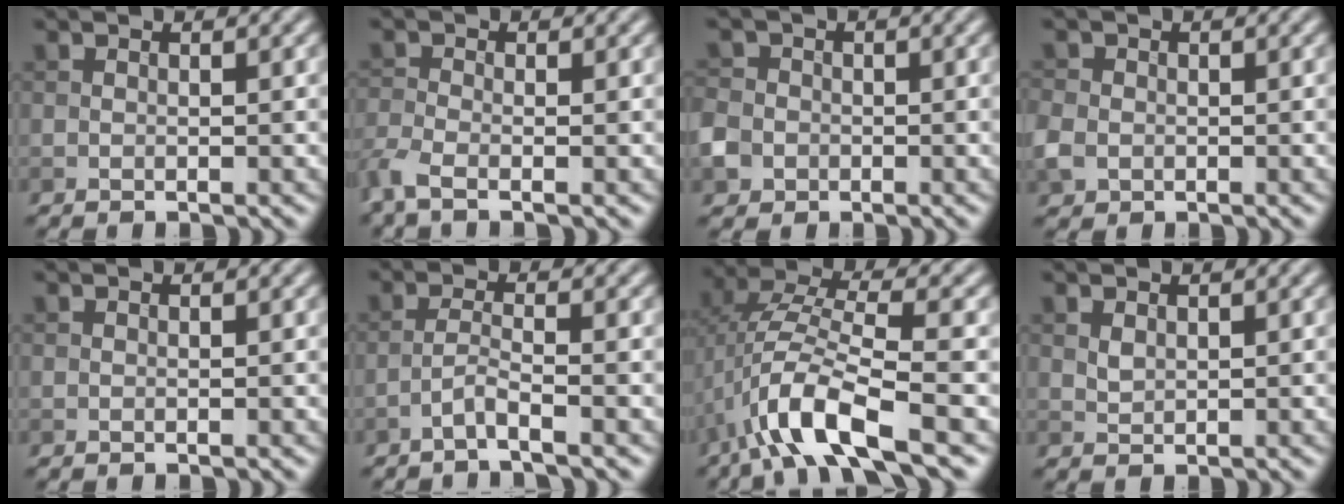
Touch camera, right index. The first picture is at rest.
{"total": 3.0, "force": [-2.0, 1.0, 2.0], "torque": [-0.054, -0.014, -0.055]}
{"total": 3.3, "force": [-1.2, 2.8, 1.2], "torque": [-0.020, -0.004, -0.028]}
{"total": 2.5, "force": [-0.6, 2.2, 1.1], "torque": [-0.029, -0.001, -0.016]}
{"total": 0.0}
{"total": 2.1, "force": [-1.4, 0.0, 1.5], "torque": [-0.029, 0.007, -0.039]}
{"total": 7.8, "force": [-3.8, 2.1, 6.5], "torque": [-0.128, 0.007, -0.077]}
{"total": 0.9, "force": [0.4, 0.6, 0.6], "torque": [-0.019, -0.003, 0.013]}